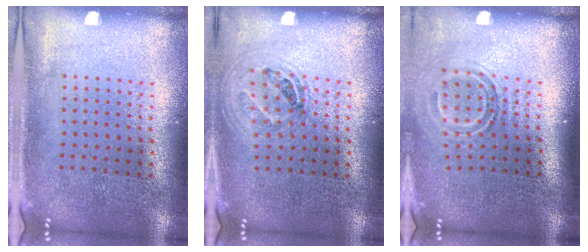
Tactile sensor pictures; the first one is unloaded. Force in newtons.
{"total": 1.1, "press": 1.0, "slide": 0.4}
{"total": 1.7, "press": 1.1, "slide": 1.3}